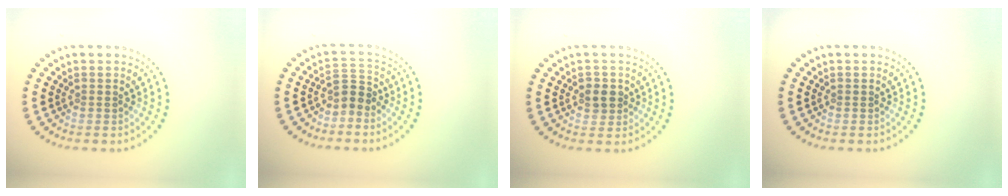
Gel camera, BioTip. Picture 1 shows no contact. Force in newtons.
{"total": 2.2, "press": 1.7, "slide": 1.3}
{"total": 1.8, "press": 1.7, "slide": 0.6}
{"total": 0.0}